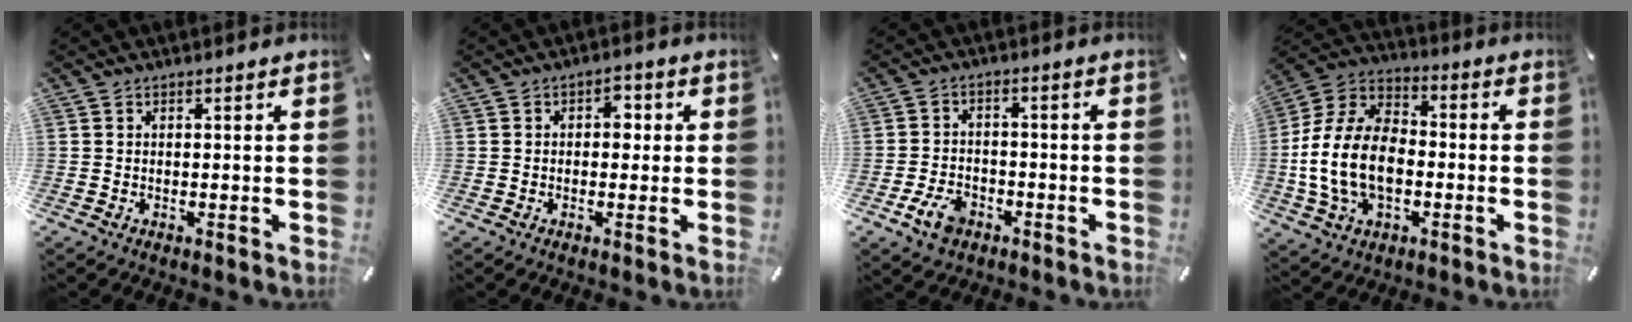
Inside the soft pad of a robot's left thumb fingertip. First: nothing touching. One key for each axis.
{"total": 3.2, "fx": 0.0, "fy": 2.4, "fz": 2.2, "tx": -0.020, "ty": 0.004, "tz": -0.010}
{"total": 6.3, "fx": -3.2, "fy": 4.4, "fz": 3.2, "tx": -0.073, "ty": 0.014, "tz": -0.060}
{"total": 16.0, "fx": -3.6, "fy": 11.1, "fz": 11.0, "tx": -0.255, "ty": 0.020, "tz": -0.070}